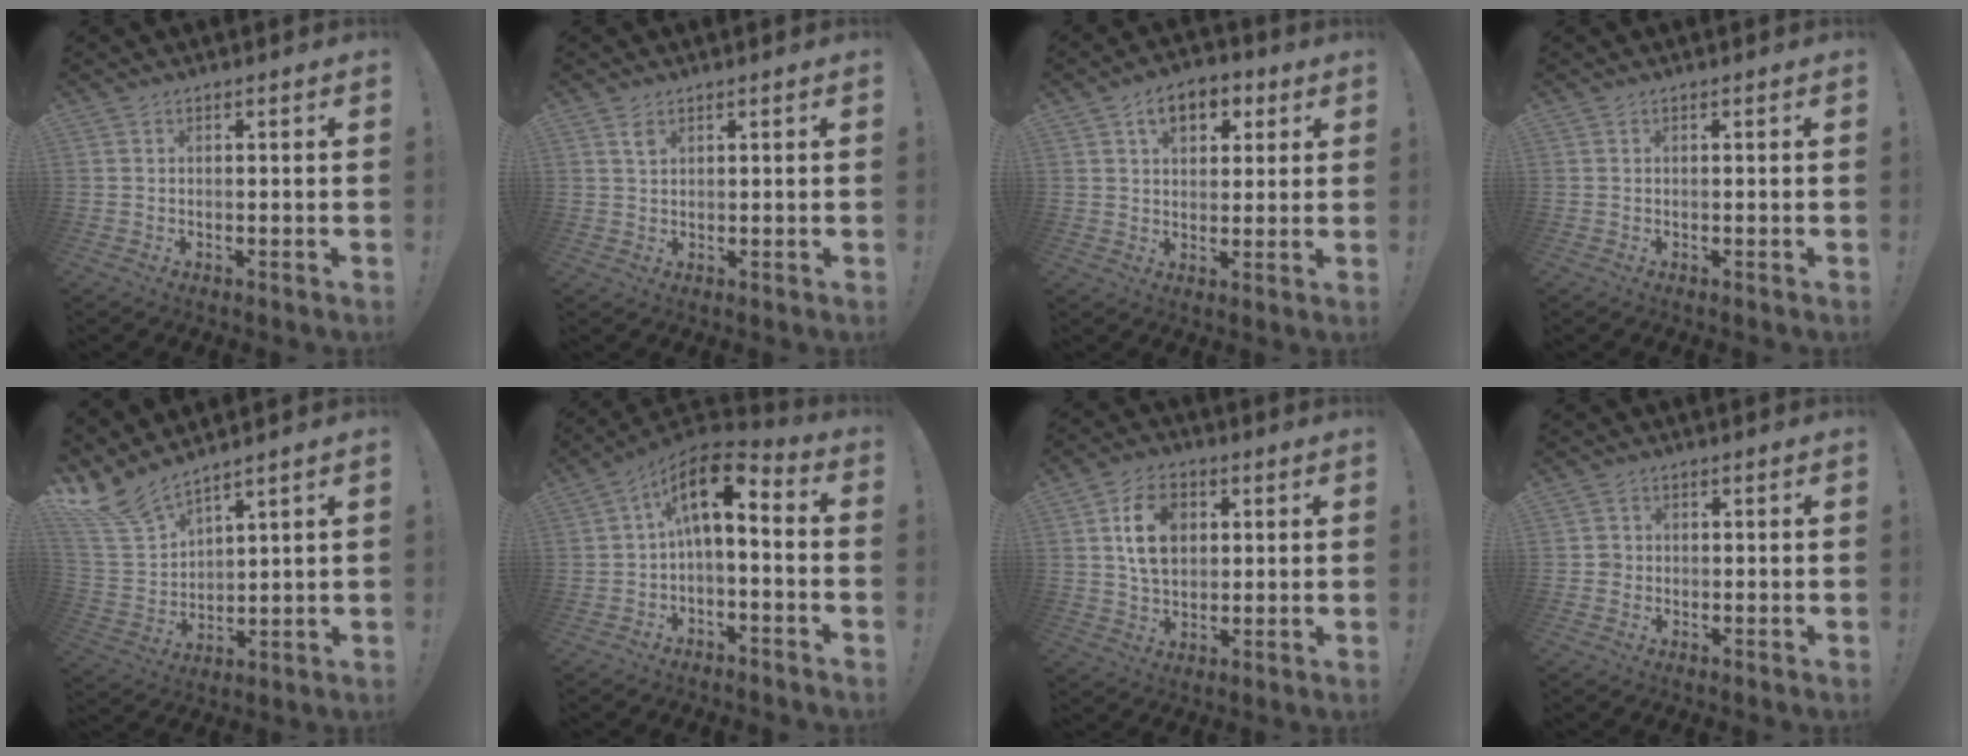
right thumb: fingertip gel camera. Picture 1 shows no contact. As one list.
[{"total": 2.2, "force": [1.3, 1.1, 1.4], "torque": [-0.014, -0.007, 0.022]}, {"total": 9.1, "force": [4.0, 6.2, 5.3], "torque": [-0.075, -0.002, 0.072]}, {"total": 0.0}, {"total": 8.7, "force": [7.4, 2.7, 3.7], "torque": [-0.087, -0.041, 0.145]}, {"total": 11.0, "force": [1.9, 4.5, 9.8], "torque": [-0.175, -0.001, 0.030]}, {"total": 11.9, "force": [3.1, 8.7, 7.6], "torque": [-0.113, 0.003, 0.057]}, {"total": 1.9, "force": [-0.4, 1.9, 0.5], "torque": [-0.005, 0.007, -0.007]}]